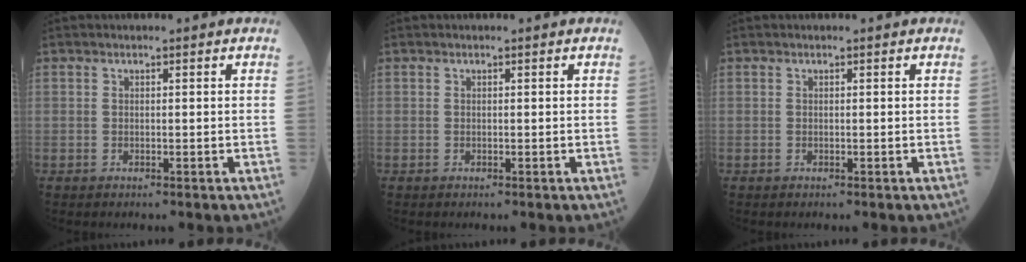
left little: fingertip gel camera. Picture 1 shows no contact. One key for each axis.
{"total": 0.0}
{"total": 0.0}